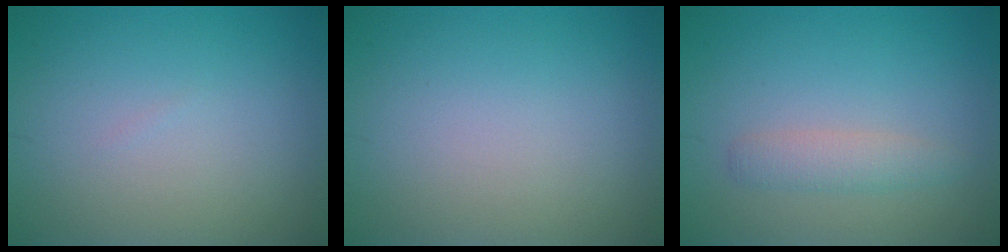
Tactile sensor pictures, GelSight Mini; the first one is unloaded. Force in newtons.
{"total": 0.0}
{"total": 1.9, "press": 1.9, "slide": 0.1}